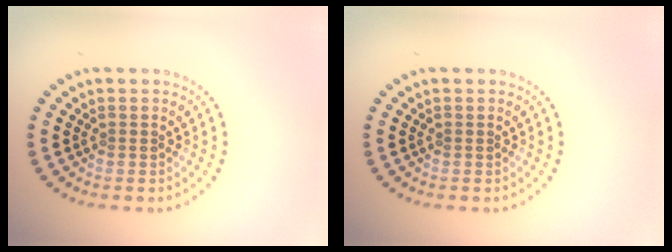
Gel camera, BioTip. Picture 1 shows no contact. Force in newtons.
{"total": 0.0}